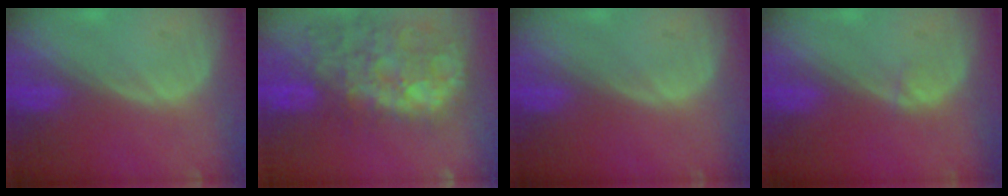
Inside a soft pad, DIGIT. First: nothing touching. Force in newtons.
{"total": 14.2, "press": 11.6, "slide": 8.3}
{"total": 0.0}
{"total": 0.5, "press": 0.5, "slide": 0.1}